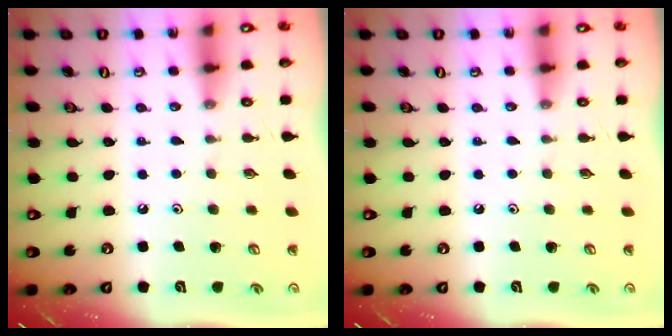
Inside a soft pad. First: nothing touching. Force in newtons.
{"total": 0.0}